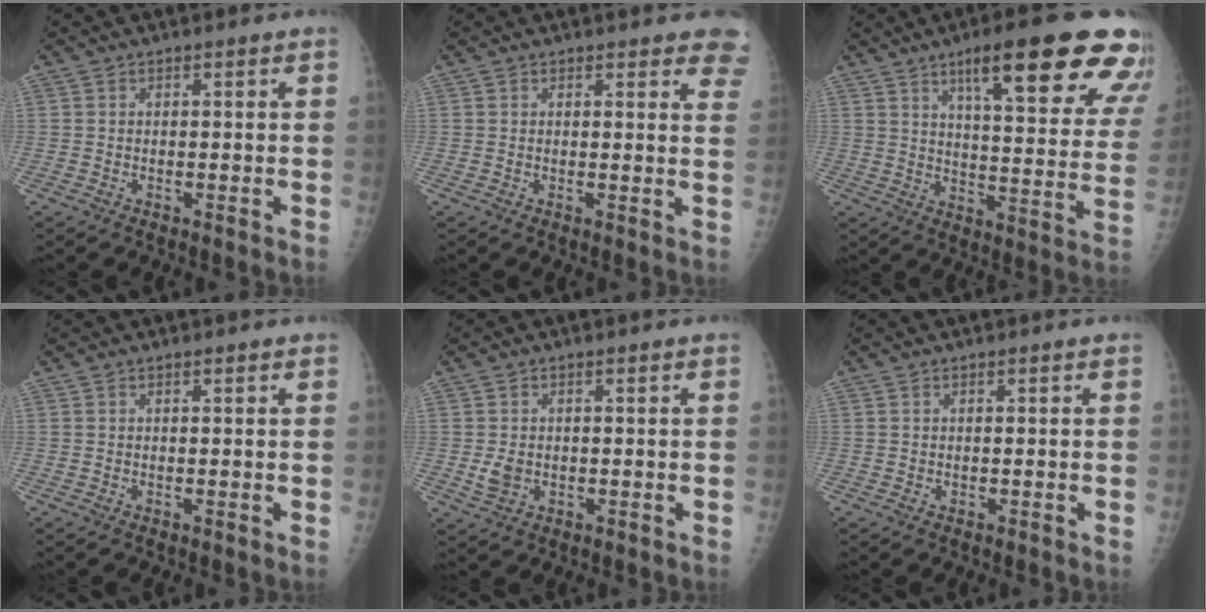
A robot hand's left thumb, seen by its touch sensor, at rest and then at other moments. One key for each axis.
{"total": 7.4, "fx": 5.9, "fy": 2.2, "fz": 4.0, "tx": -0.015, "ty": -0.021, "tz": 0.049}
{"total": 24.1, "fx": 14.1, "fy": 5.2, "fz": 18.9, "tx": -0.229, "ty": -0.046, "tz": 0.194}
{"total": 0.6, "fx": 0.5, "fy": -0.1, "fz": 0.4, "tx": -0.011, "ty": 0.000, "tz": 0.010}
{"total": 2.9, "fx": -0.1, "fy": 2.1, "fz": 2.0, "tx": -0.034, "ty": -0.001, "tz": 0.005}
{"total": 0.0}